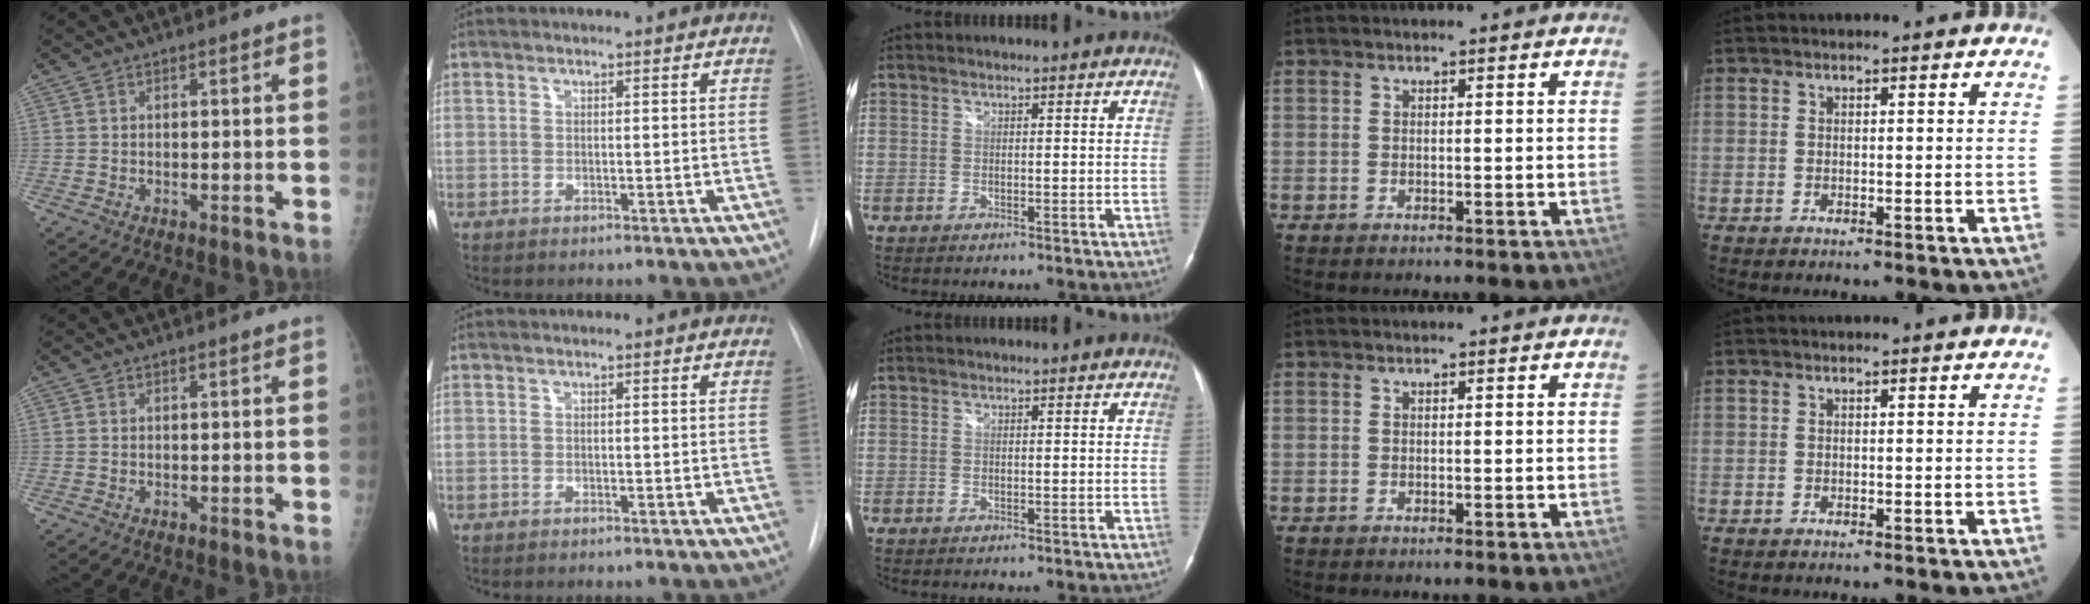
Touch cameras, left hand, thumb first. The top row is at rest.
{}